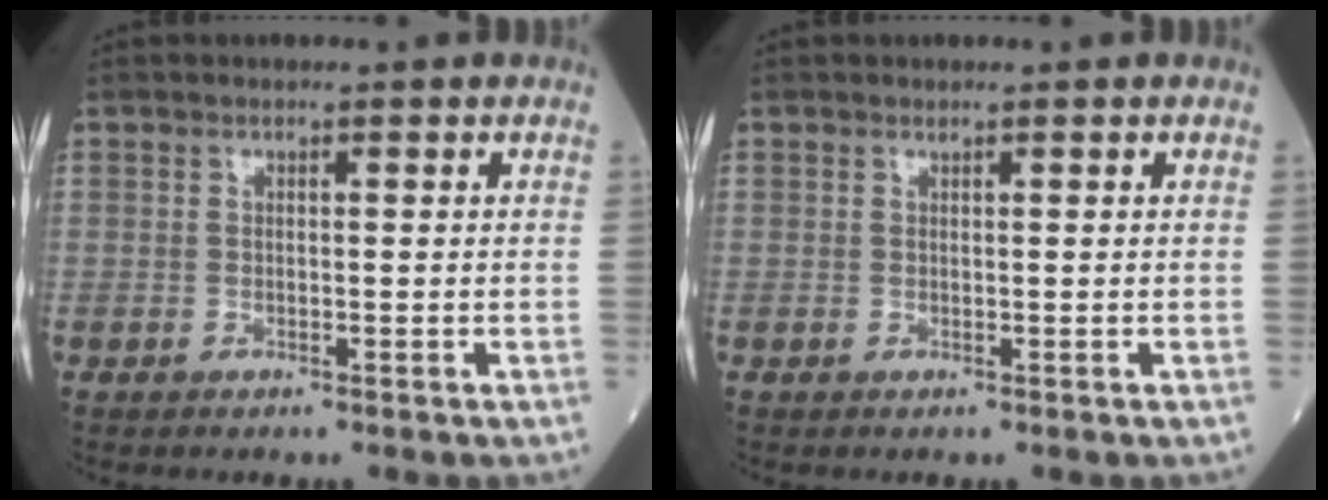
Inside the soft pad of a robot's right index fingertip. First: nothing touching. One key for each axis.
{"total": 0.0}